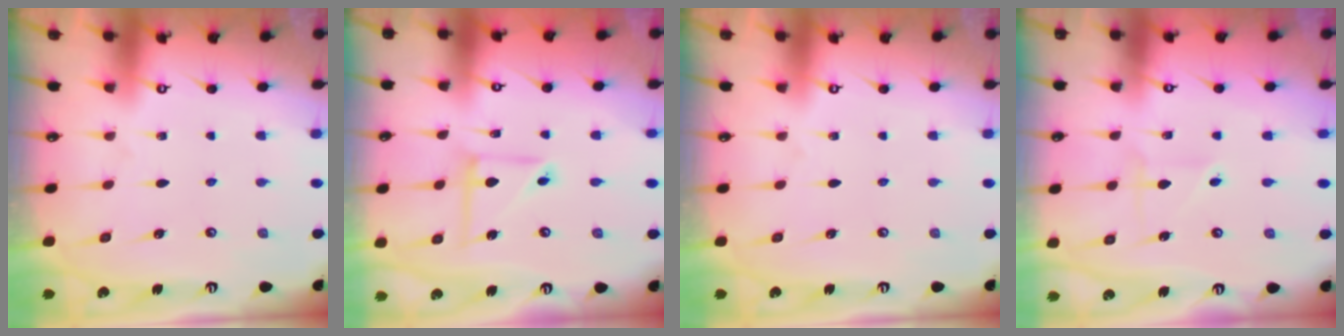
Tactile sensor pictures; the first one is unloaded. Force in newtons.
{"total": 7.8, "press": 7.8, "slide": 0.5}
{"total": 0.0}
{"total": 3.9, "press": 3.9, "slide": 0.5}